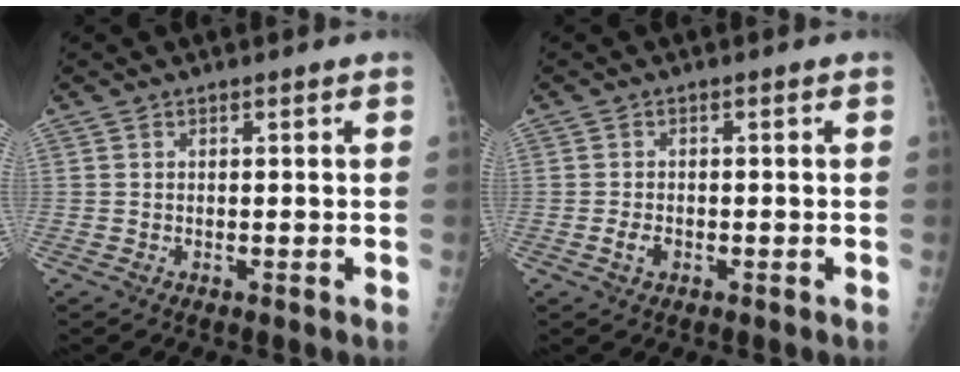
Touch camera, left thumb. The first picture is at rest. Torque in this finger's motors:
{"motor_torque": [-0.30, 0.39, 0.24, 0.07, 0.03]}